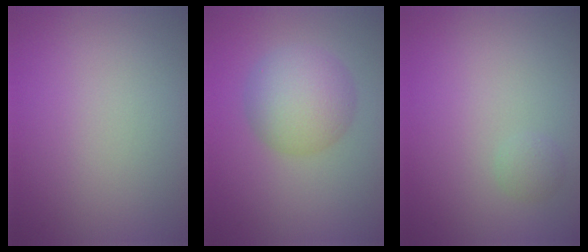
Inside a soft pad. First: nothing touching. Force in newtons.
{"total": 5.2, "press": 5.2, "slide": 0.3}
{"total": 1.0, "press": 1.0, "slide": 0.1}